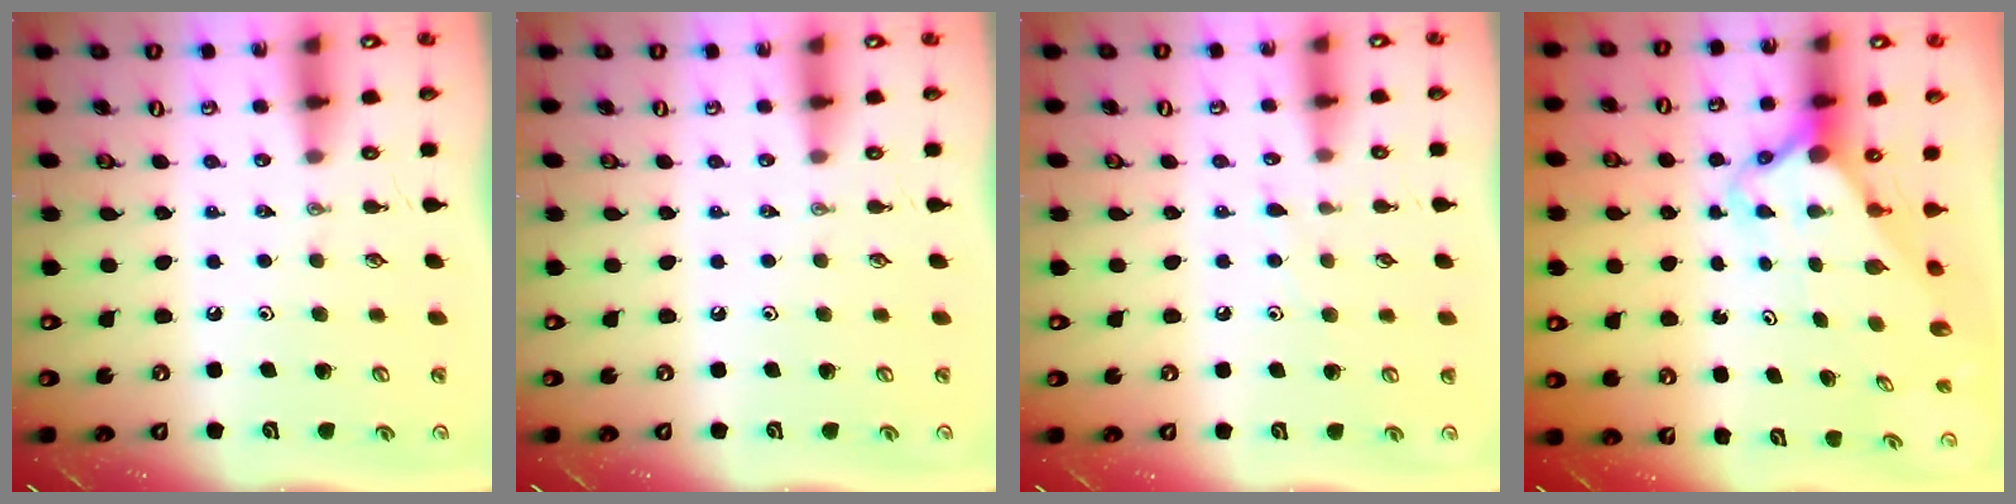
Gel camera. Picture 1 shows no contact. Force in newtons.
{"total": 0.0}
{"total": 4.3, "press": 4.2, "slide": 0.5}
{"total": 3.5, "press": 3.5, "slide": 0.3}